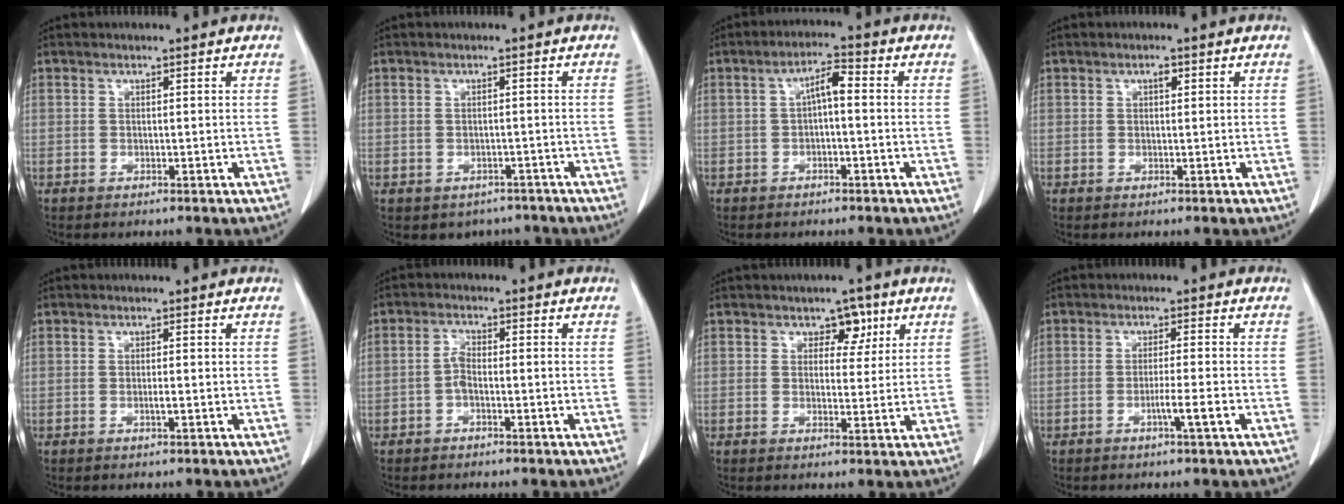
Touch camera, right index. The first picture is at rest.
{"total": 3.9, "force": [-2.9, 2.6, 0.3], "torque": [0.006, 0.011, -0.037]}
{"total": 3.9, "force": [0.1, 1.0, 3.8], "torque": [-0.066, 0.017, 0.000]}
{"total": 1.1, "force": [0.5, 0.5, 0.9], "torque": [-0.016, 0.002, 0.007]}
{"total": 0.9, "force": [-0.3, 0.0, 0.8], "torque": [-0.018, 0.000, -0.005]}
{"total": 2.2, "force": [-0.9, 0.8, 1.8], "torque": [-0.032, 0.005, -0.017]}
{"total": 3.6, "force": [1.8, 2.4, 1.9], "torque": [-0.017, 0.005, 0.026]}
{"total": 3.4, "force": [-1.5, -0.6, 3.0], "torque": [-0.049, -0.004, -0.028]}